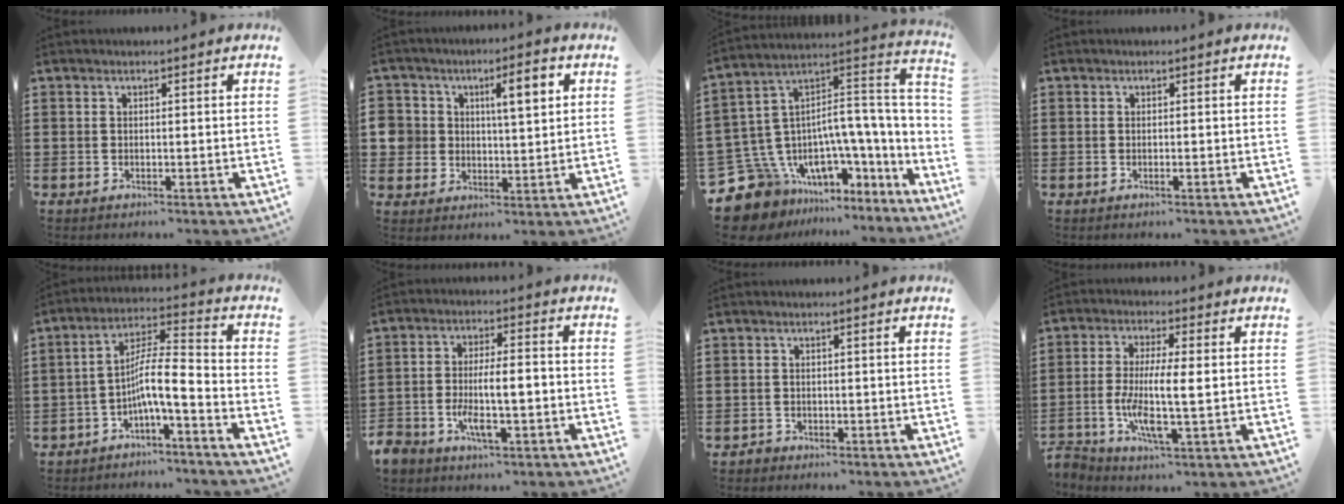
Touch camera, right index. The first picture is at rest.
{"total": 7.0, "force": [2.0, 4.9, 4.5], "torque": [-0.085, 0.010, 0.028]}
{"total": 9.8, "force": [-5.8, 6.3, 4.7], "torque": [-0.120, -0.021, -0.103]}
{"total": 0.5, "force": [-0.2, 0.0, 0.5], "torque": [-0.008, -0.003, -0.003]}
{"total": 7.1, "force": [-3.7, 0.0, 6.1], "torque": [-0.116, -0.019, -0.075]}
{"total": 7.0, "force": [-2.9, 2.8, 5.8], "torque": [-0.124, 0.000, -0.058]}
{"total": 1.3, "force": [-1.1, 0.8, 0.0], "torque": [-0.003, 0.004, -0.024]}
{"total": 6.7, "force": [-1.5, 1.3, 6.4], "torque": [-0.133, -0.009, -0.033]}